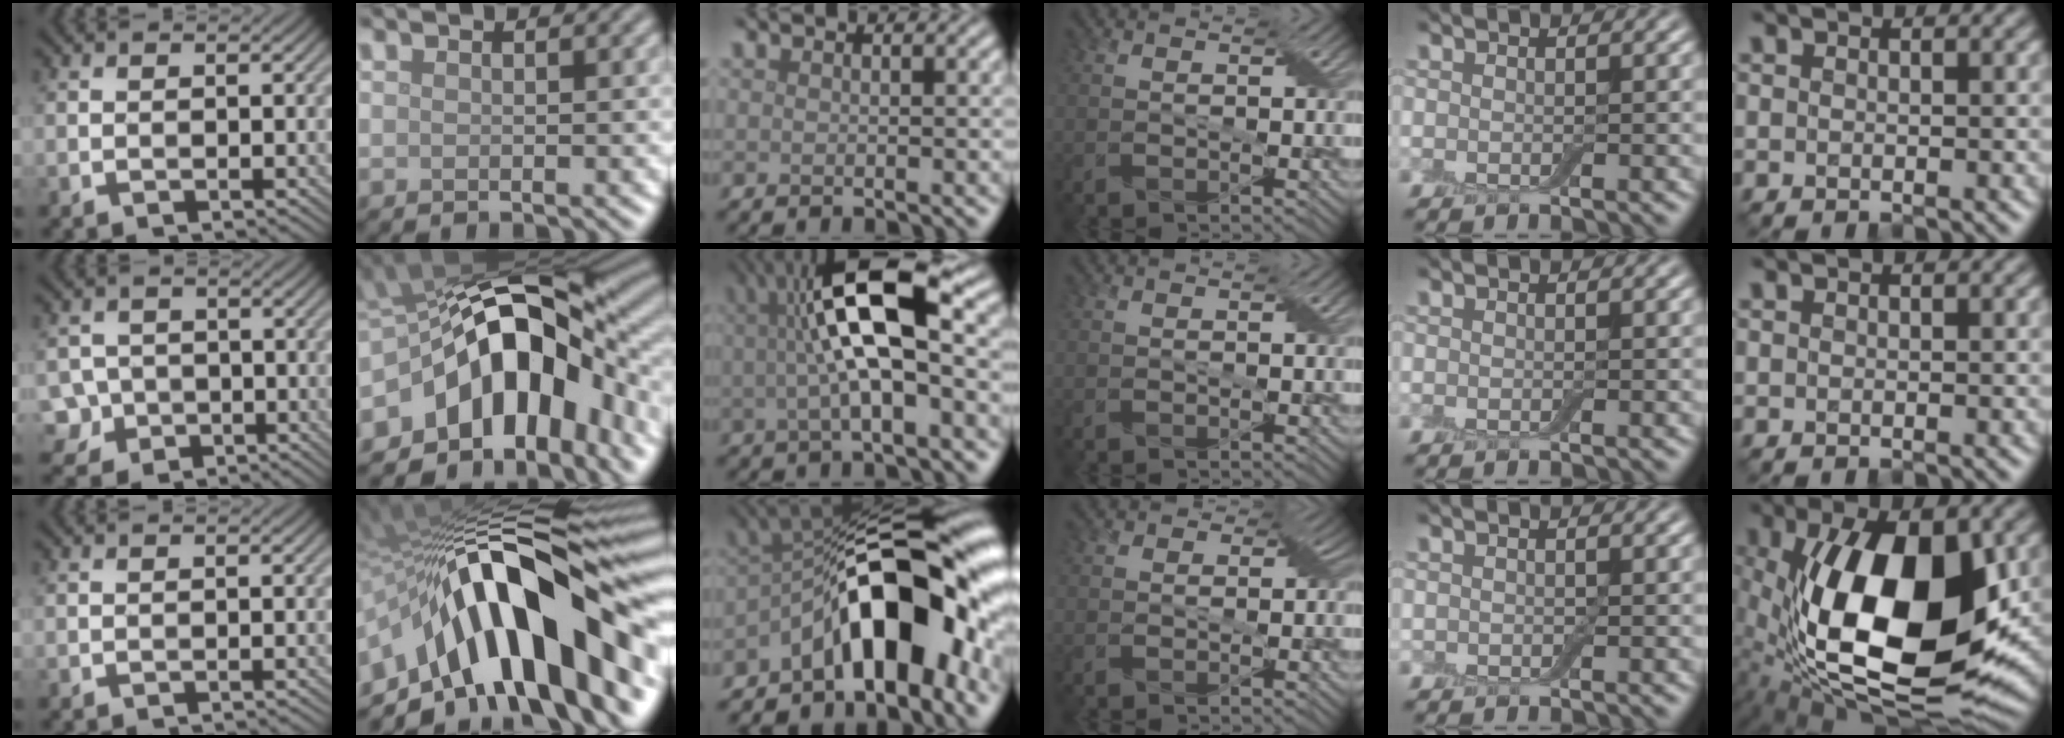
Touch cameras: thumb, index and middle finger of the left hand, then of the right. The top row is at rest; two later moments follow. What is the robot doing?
{"motion": "wrap", "object": "cling film"}